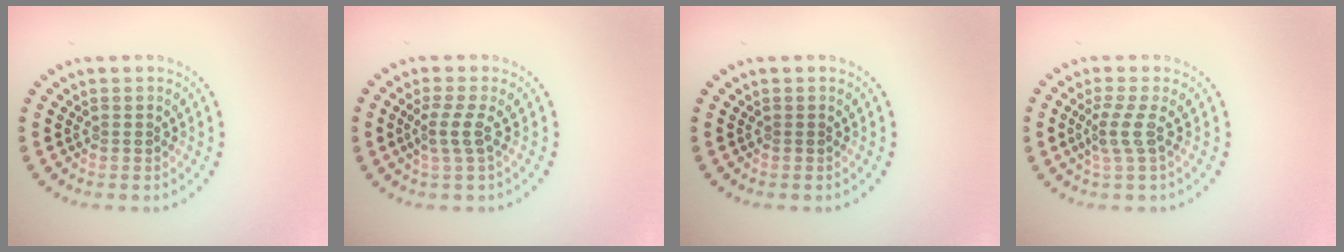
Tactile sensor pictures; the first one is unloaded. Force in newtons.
{"total": 2.1, "press": 1.5, "slide": 1.4}
{"total": 0.0}
{"total": 2.2, "press": 1.5, "slide": 1.5}